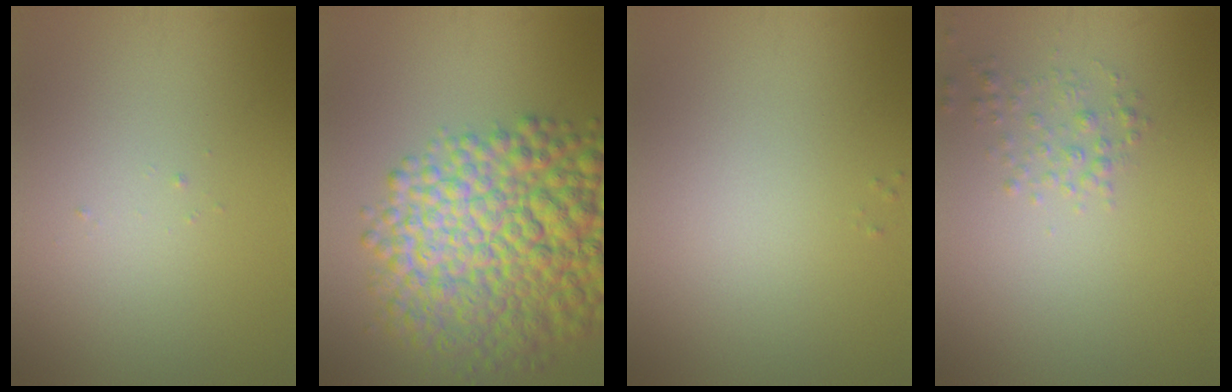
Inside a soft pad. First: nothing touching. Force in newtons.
{"total": 12.3, "press": 12.2, "slide": 0.4}
{"total": 0.0}
{"total": 1.6, "press": 1.6, "slide": 0.1}